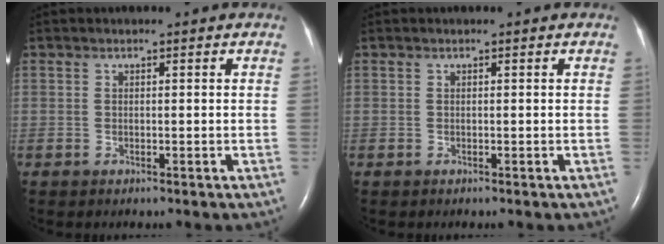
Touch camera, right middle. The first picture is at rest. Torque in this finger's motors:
{"motor_torque": [0.00, 0.00, 0.00, 0.00]}